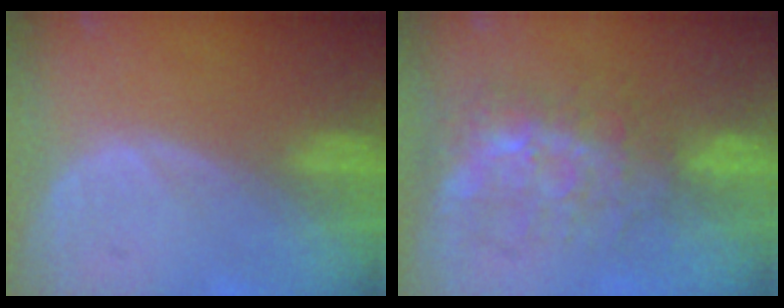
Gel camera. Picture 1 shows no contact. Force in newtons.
{"total": 9.0, "press": 7.6, "slide": 4.8}